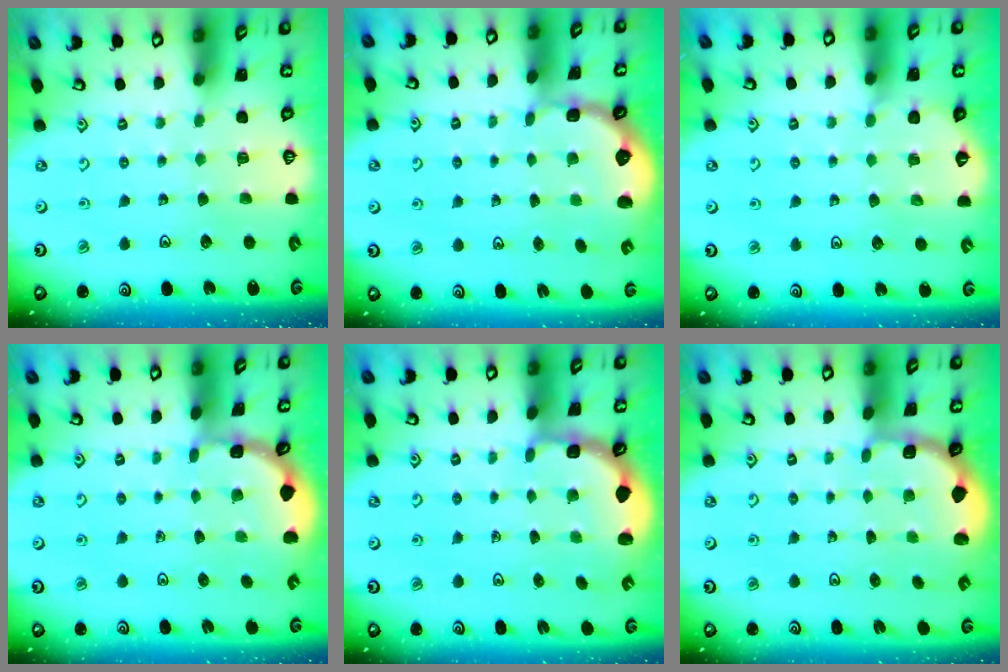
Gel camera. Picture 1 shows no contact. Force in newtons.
{"total": 2.6, "press": 2.1, "slide": 1.6}
{"total": 2.9, "press": 2.8, "slide": 0.4}
{"total": 1.6, "press": 1.6, "slide": 0.1}
{"total": 2.4, "press": 1.8, "slide": 1.7}
{"total": 1.8, "press": 1.7, "slide": 0.7}